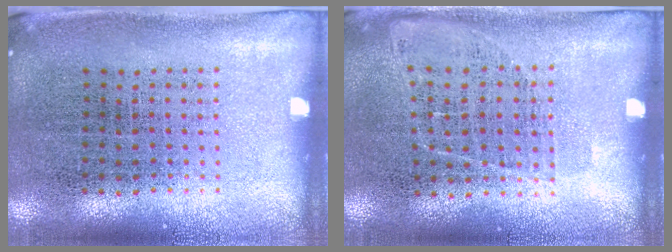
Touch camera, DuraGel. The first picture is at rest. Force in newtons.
{"total": 1.0, "press": 0.8, "slide": 0.6}